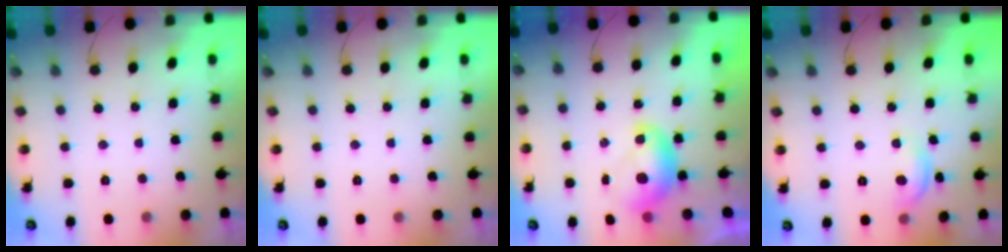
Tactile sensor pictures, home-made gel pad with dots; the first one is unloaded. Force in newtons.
{"total": 0.0}
{"total": 8.3, "press": 8.3, "slide": 0.3}
{"total": 8.7, "press": 8.7, "slide": 0.5}